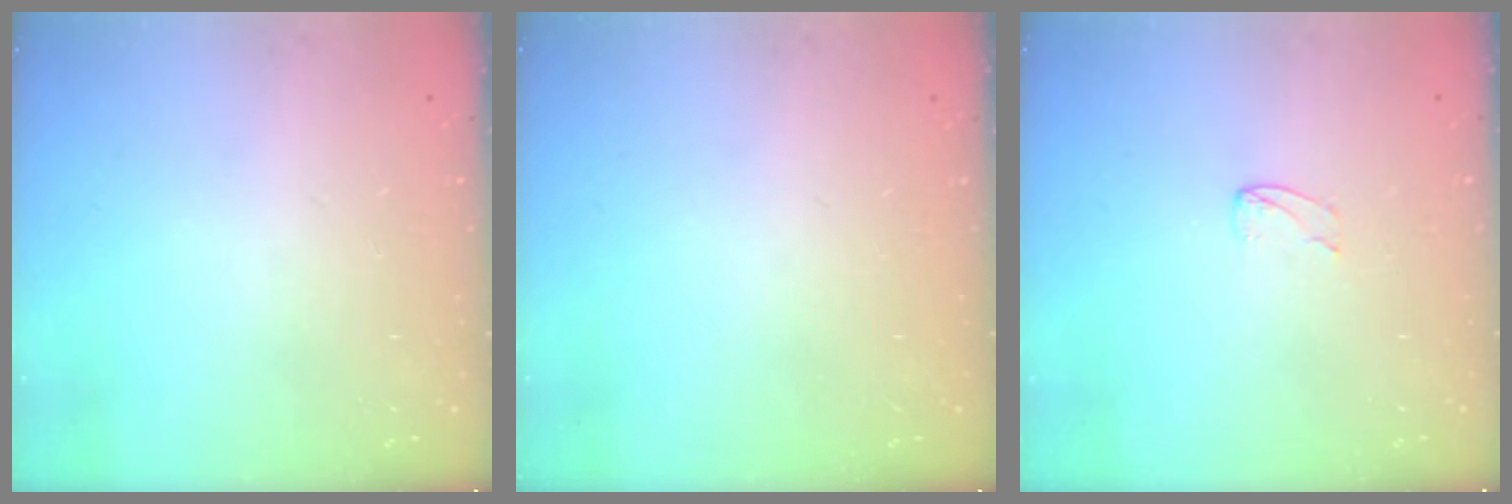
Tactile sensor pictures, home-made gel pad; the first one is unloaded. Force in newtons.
{"total": 0.0}
{"total": 2.4, "press": 2.4, "slide": 0.2}